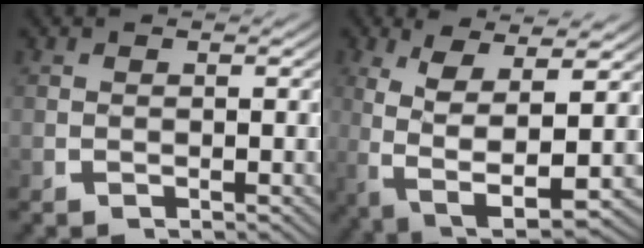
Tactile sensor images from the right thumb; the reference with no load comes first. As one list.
[{"total": 9.2, "force": [-0.7, 4.7, 7.8], "torque": [-0.170, -0.042, 0.016]}]